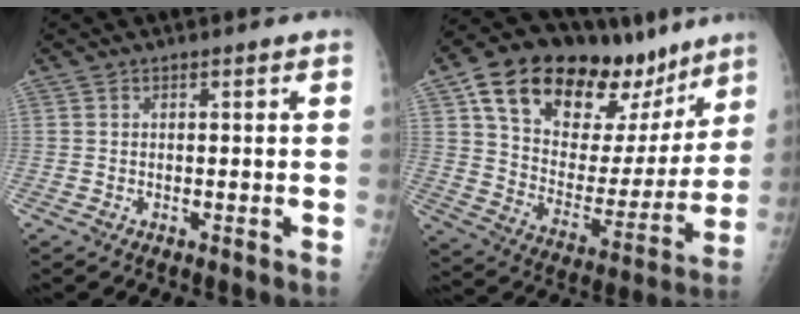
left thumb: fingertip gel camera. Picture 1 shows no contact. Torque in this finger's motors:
{"motor_torque": [0.45, 0.63, 1.25, -1.52, 0.30]}